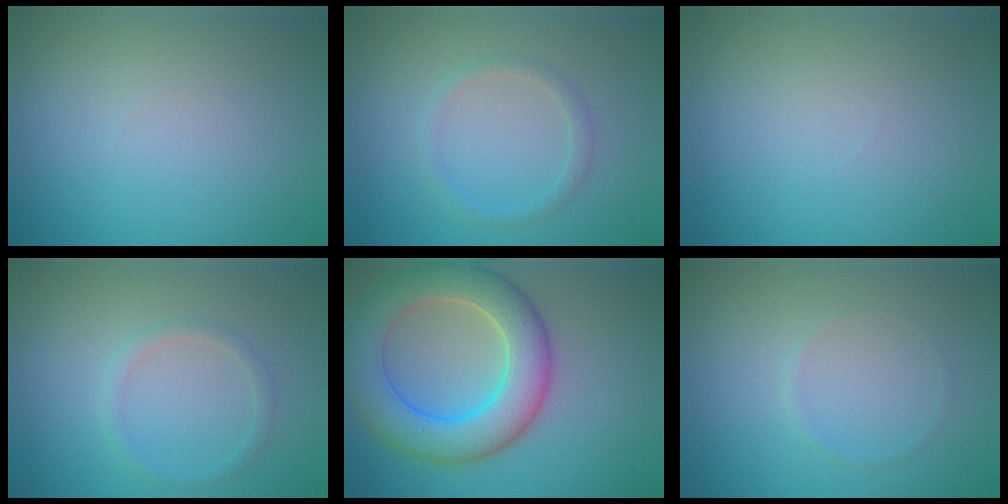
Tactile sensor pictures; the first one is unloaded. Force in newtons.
{"total": 1.3, "press": 1.3, "slide": 0.1}
{"total": 0.0}
{"total": 1.3, "press": 1.2, "slide": 0.0}
{"total": 8.4, "press": 8.4, "slide": 0.6}
{"total": 0.5, "press": 0.5, "slide": 0.1}